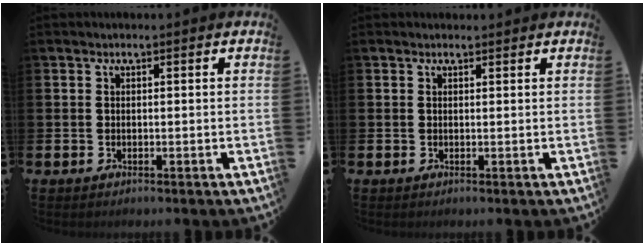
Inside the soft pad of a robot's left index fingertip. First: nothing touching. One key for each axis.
{"total": 0.6, "fx": 0.6, "fy": 0.2, "fz": 0.0, "tx": 0.009, "ty": -0.002, "tz": 0.009}